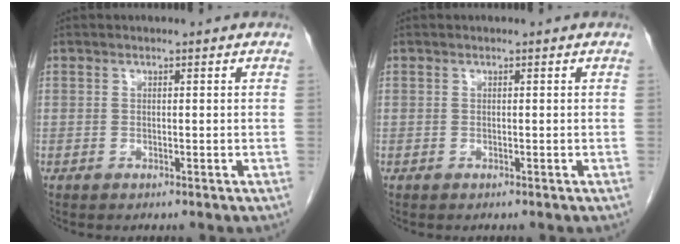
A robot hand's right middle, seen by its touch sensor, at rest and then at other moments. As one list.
[{"total": 0.0}]